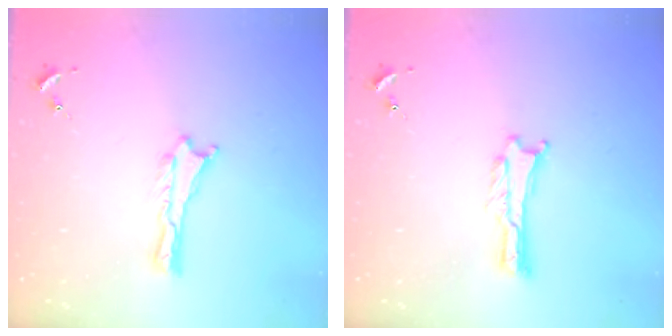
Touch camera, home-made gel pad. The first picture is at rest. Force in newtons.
{"total": 0.0}